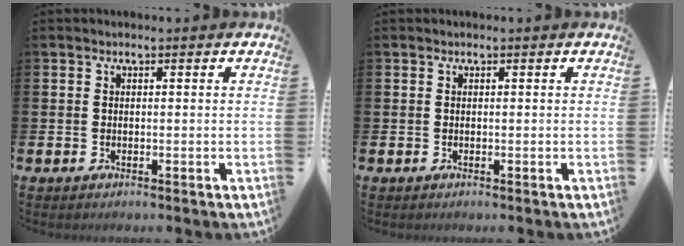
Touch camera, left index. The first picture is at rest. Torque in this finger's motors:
{"motor_torque": [0.00, 0.00, 0.00, 0.00]}